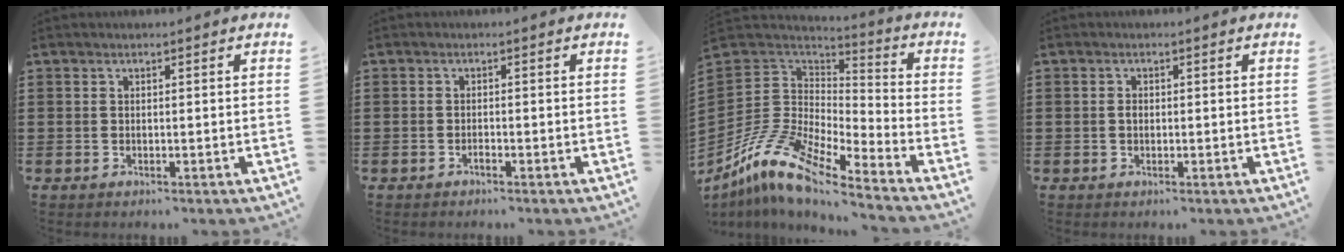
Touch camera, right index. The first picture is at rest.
{"total": 0.7, "force": [-0.7, 0.2, 0.2], "torque": [-0.007, -0.001, -0.013]}
{"total": 12.2, "force": [-9.7, 3.8, 6.4], "torque": [-0.173, 0.007, -0.205]}
{"total": 1.1, "force": [-0.1, 0.7, 0.8], "torque": [-0.018, 0.002, -0.003]}